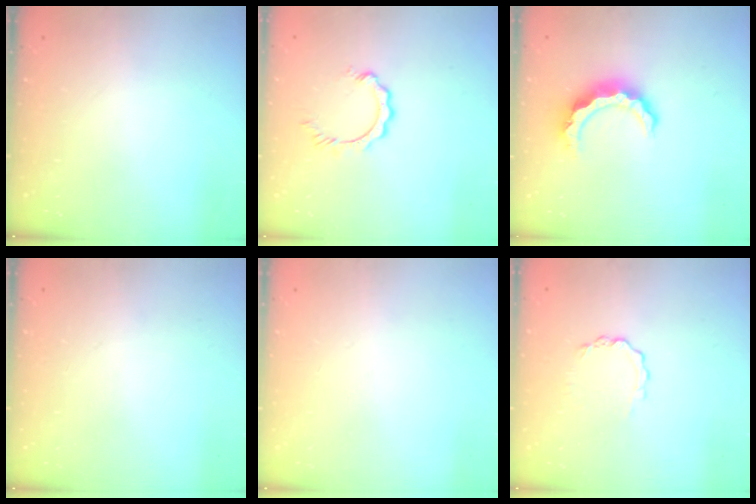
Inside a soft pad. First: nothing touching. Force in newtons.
{"total": 2.9, "press": 2.9, "slide": 0.4}
{"total": 7.7, "press": 7.7, "slide": 0.4}
{"total": 0.0}
{"total": 0.0}
{"total": 3.2, "press": 3.2, "slide": 0.3}